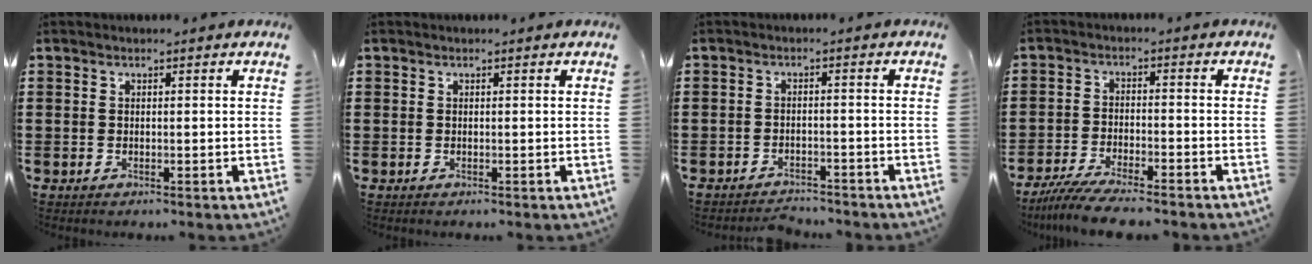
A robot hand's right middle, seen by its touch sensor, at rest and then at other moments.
{"total": 0.0}
{"total": 2.6, "force": [-2.5, 0.3, -0.1], "torque": [-0.006, -0.002, -0.054]}
{"total": 5.7, "force": [-5.2, 0.3, 2.2], "torque": [-0.055, -0.013, -0.101]}